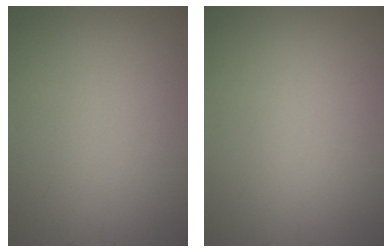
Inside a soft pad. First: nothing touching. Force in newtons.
{"total": 0.0}